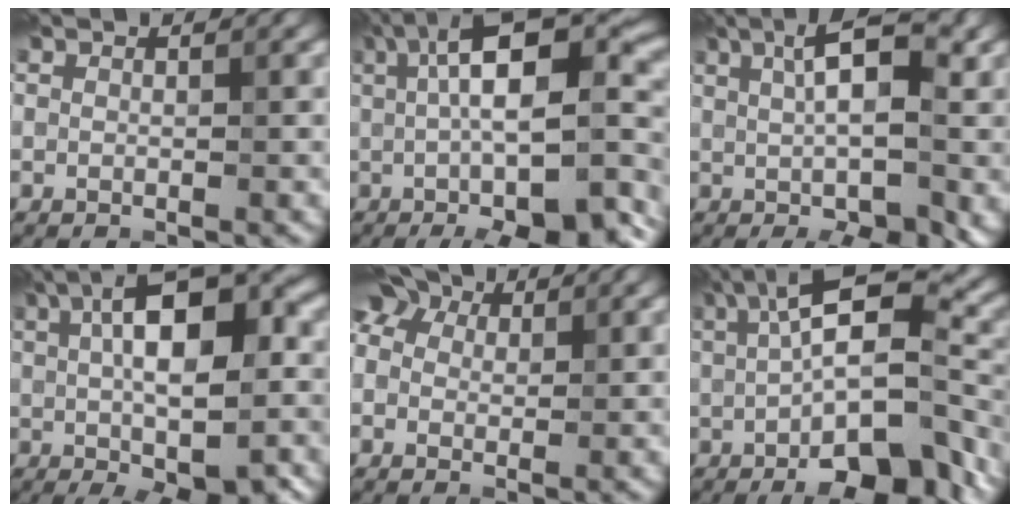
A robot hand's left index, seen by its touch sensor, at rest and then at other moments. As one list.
[{"total": 16.0, "force": [-1.9, 4.9, 15.1], "torque": [-0.191, 0.029, -0.013]}, {"total": 9.3, "force": [1.0, 3.0, 8.8], "torque": [-0.101, 0.016, 0.011]}, {"total": 12.8, "force": [0.5, 4.6, 12.0], "torque": [-0.154, 0.015, 0.008]}, {"total": 7.5, "force": [2.8, 5.5, 4.3], "torque": [-0.076, 0.045, 0.005]}, {"total": 13.7, "force": [-2.7, 4.2, 12.7], "torque": [-0.180, 0.012, -0.032]}]